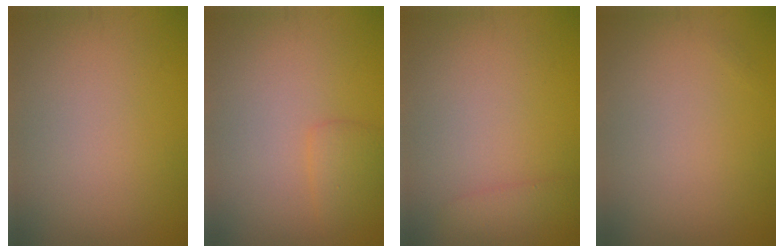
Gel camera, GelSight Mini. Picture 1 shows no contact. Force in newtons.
{"total": 1.6, "press": 1.6, "slide": 0.1}
{"total": 1.7, "press": 1.6, "slide": 0.2}
{"total": 0.0}